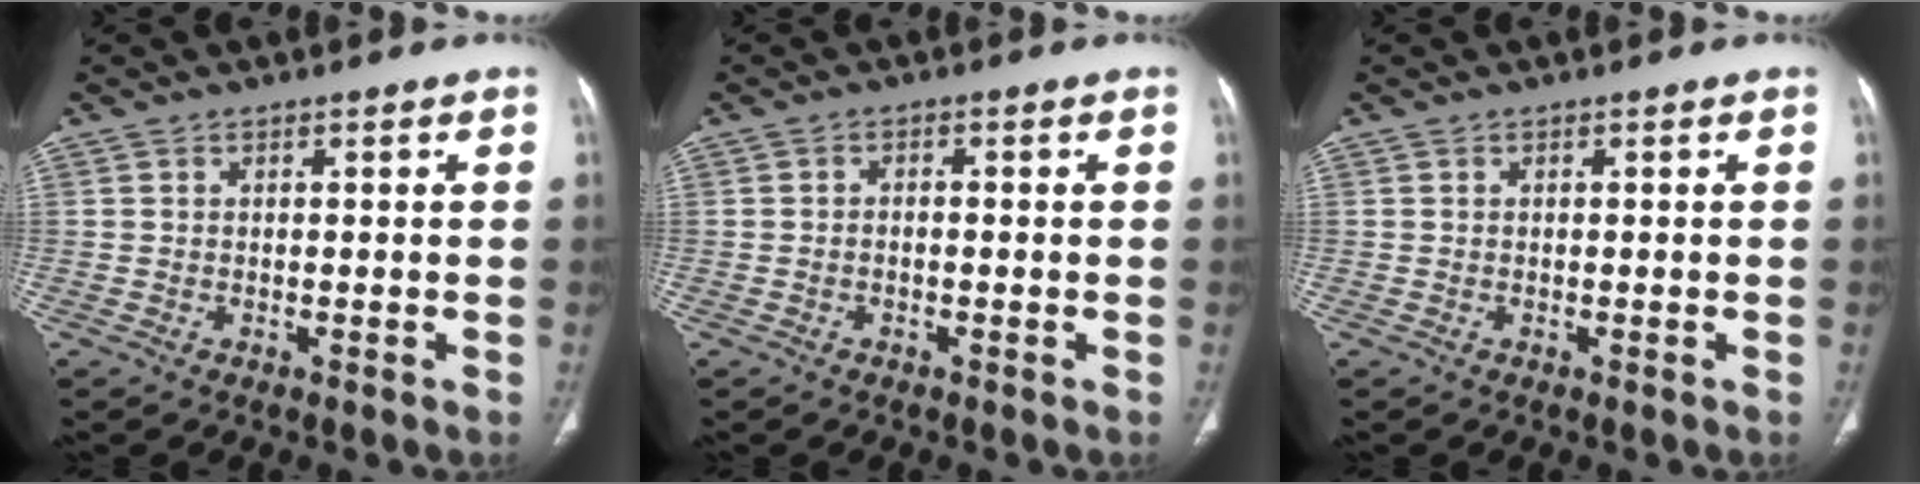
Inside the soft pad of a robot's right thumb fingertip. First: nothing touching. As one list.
[{"total": 1.1, "force": [-0.4, 0.6, 0.8], "torque": [-0.013, 0.007, -0.007]}, {"total": 0.0}]